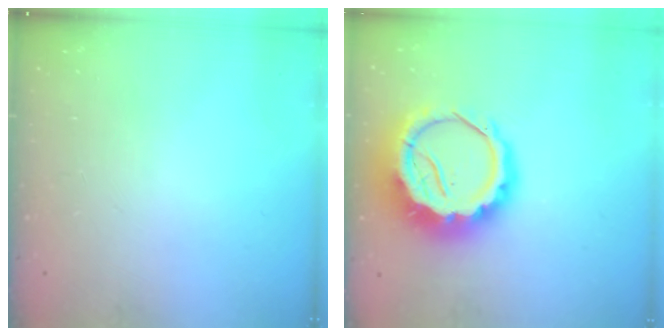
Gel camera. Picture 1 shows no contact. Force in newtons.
{"total": 17.1, "press": 16.7, "slide": 3.8}